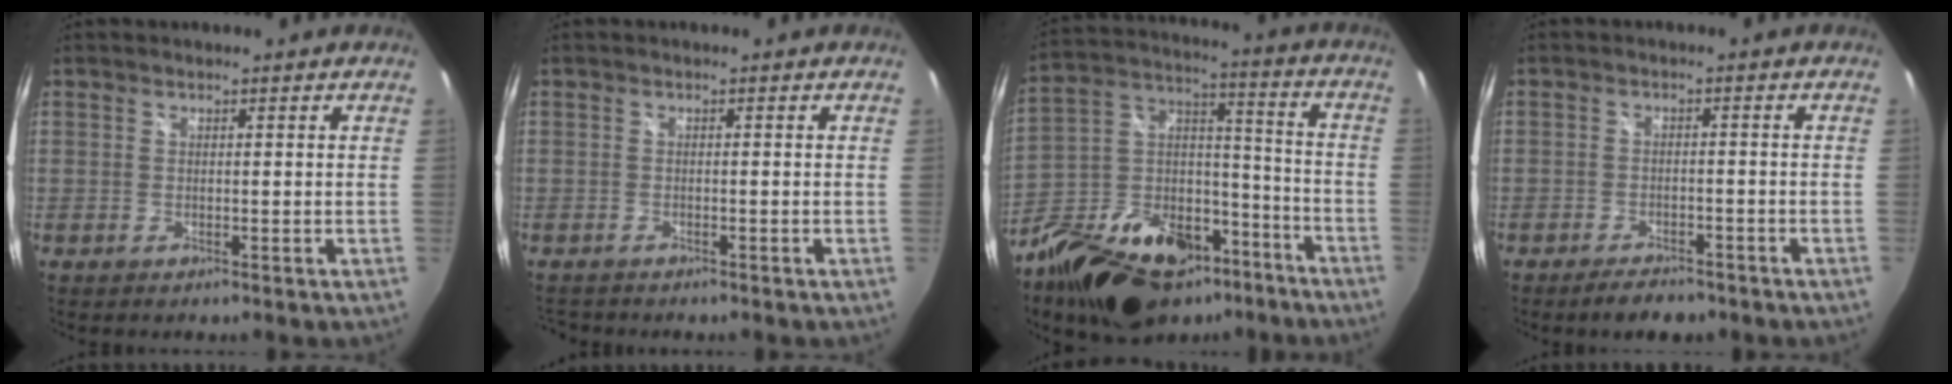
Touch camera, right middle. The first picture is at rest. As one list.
[{"total": 2.9, "force": [-2.7, 0.8, 0.9], "torque": [-0.023, -0.012, -0.044]}, {"total": 27.7, "force": [-17.2, 15.5, 15.1], "torque": [-0.304, 0.041, -0.265]}, {"total": 4.7, "force": [-3.8, 1.9, 2.0], "torque": [-0.042, 0.008, -0.054]}]